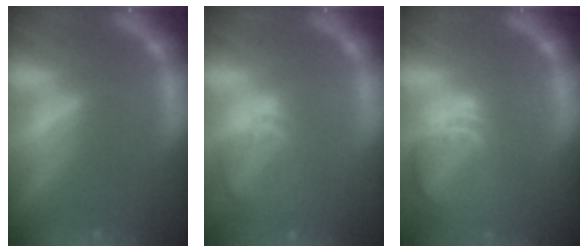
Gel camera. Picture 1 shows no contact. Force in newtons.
{"total": 4.5}
{"total": 7.0}